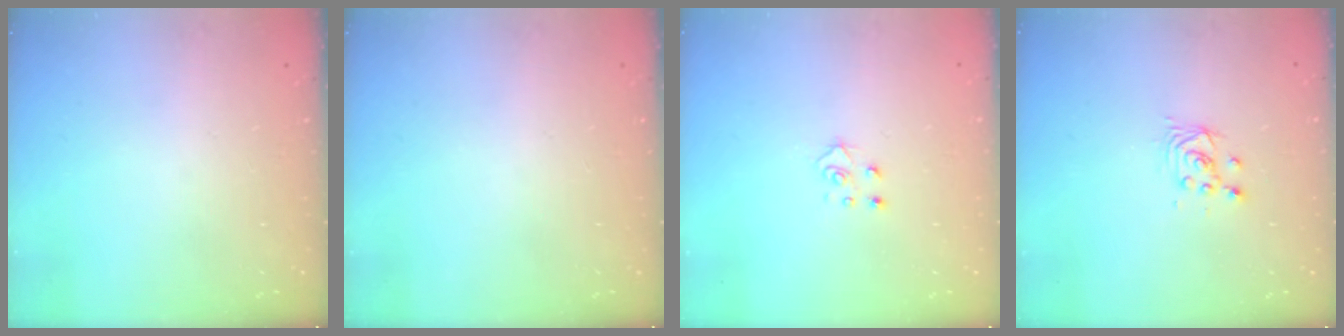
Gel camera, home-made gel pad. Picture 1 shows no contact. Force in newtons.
{"total": 0.0}
{"total": 4.6, "press": 4.6, "slide": 0.4}
{"total": 2.5, "press": 2.5, "slide": 0.1}